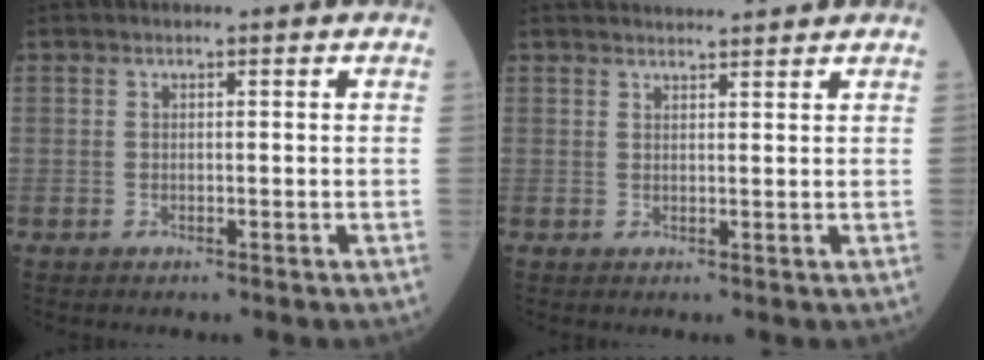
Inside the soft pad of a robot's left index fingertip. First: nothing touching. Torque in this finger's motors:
{"motor_torque": [-0.26, -0.50, 0.02, 0.02]}